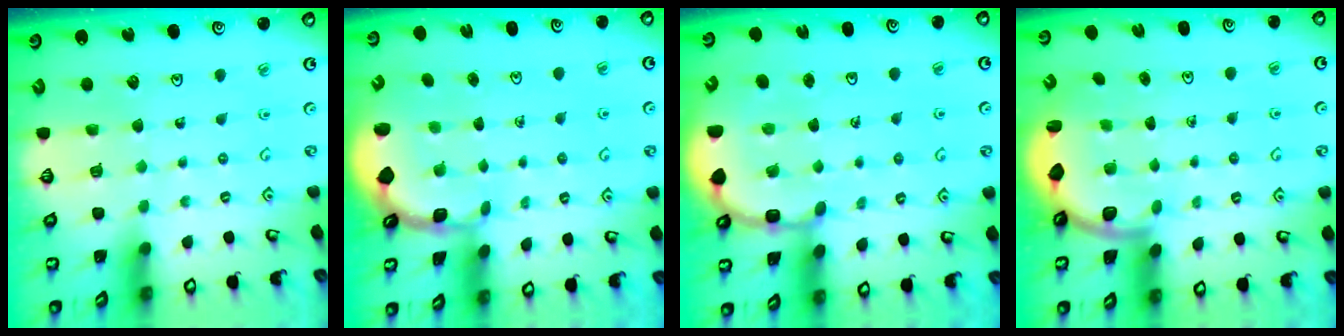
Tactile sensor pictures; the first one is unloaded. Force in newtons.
{"total": 1.7, "press": 1.6, "slide": 0.5}
{"total": 5.0, "press": 4.8, "slide": 1.3}
{"total": 2.6, "press": 2.5, "slide": 0.7}